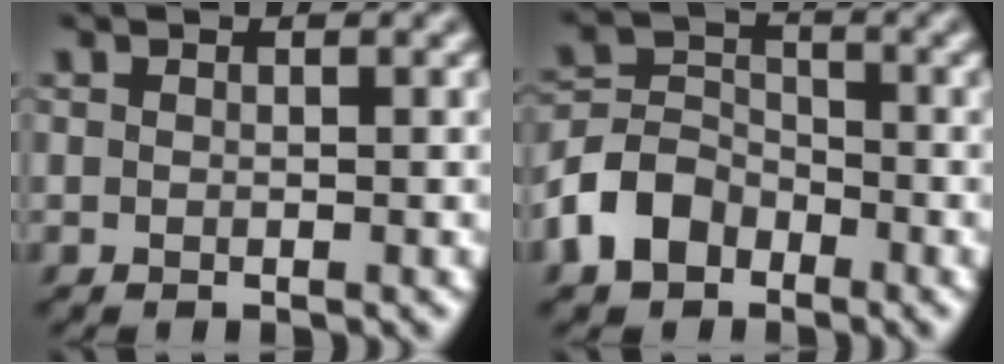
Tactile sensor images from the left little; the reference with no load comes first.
{"total": 4.8, "force": [-2.8, 3.4, 1.9], "torque": [-0.041, 0.005, -0.066]}